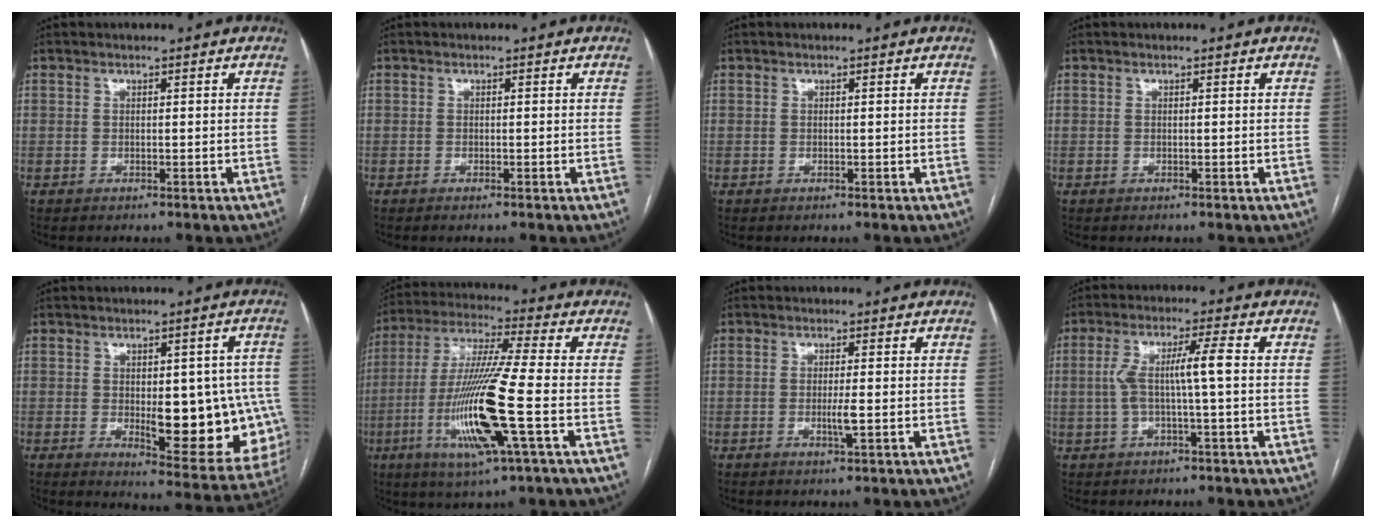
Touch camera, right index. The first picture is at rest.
{"total": 0.6, "force": [-0.4, -0.1, 0.4], "torque": [-0.008, -0.001, -0.006]}
{"total": 0.0}
{"total": 0.0}
{"total": 15.9, "force": [-2.1, 6.2, 14.5], "torque": [-0.144, 0.012, -0.003]}
{"total": 16.5, "force": [-4.6, -0.2, 15.8], "torque": [-0.328, -0.018, -0.091]}
{"total": 2.2, "force": [-0.5, -0.1, 2.1], "torque": [-0.043, -0.006, -0.009]}
{"total": 6.3, "force": [-0.1, 0.2, 6.3], "torque": [-0.131, 0.022, 0.001]}